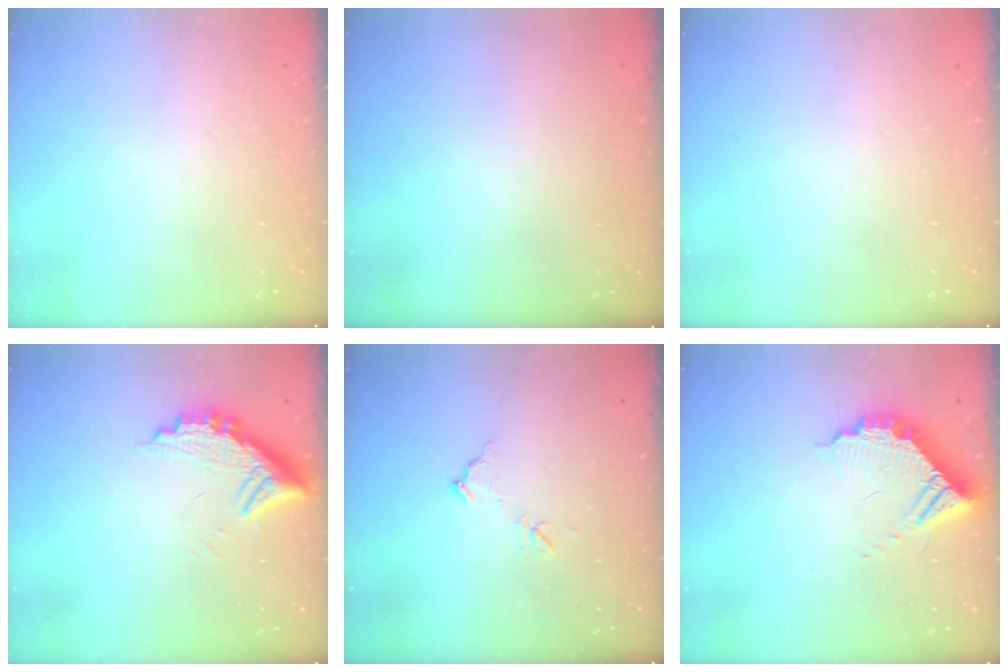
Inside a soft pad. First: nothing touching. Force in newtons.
{"total": 2.9, "press": 2.9, "slide": 0.1}
{"total": 0.0}
{"total": 11.5, "press": 11.4, "slide": 0.8}
{"total": 7.8, "press": 7.8, "slide": 0.4}
{"total": 11.3, "press": 11.2, "slide": 1.3}